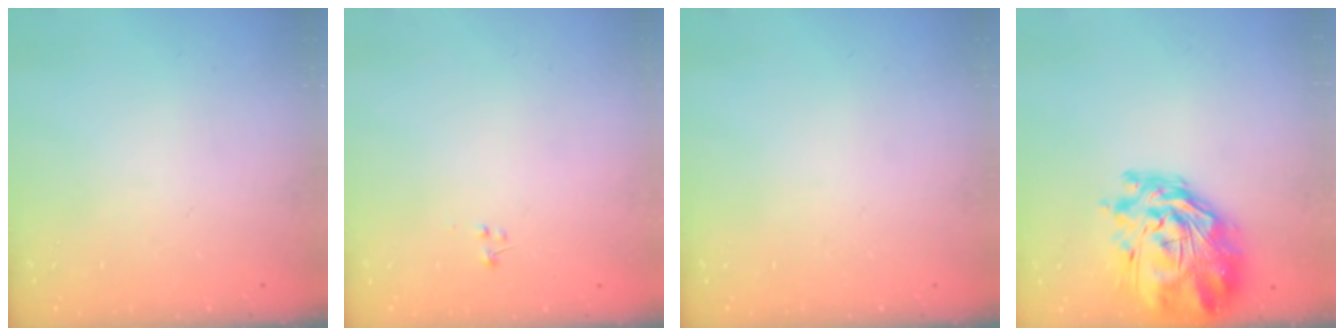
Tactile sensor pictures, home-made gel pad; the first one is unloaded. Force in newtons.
{"total": 0.6, "press": 0.6, "slide": 0.3}
{"total": 0.0}
{"total": 4.5, "press": 4.0, "slide": 2.1}